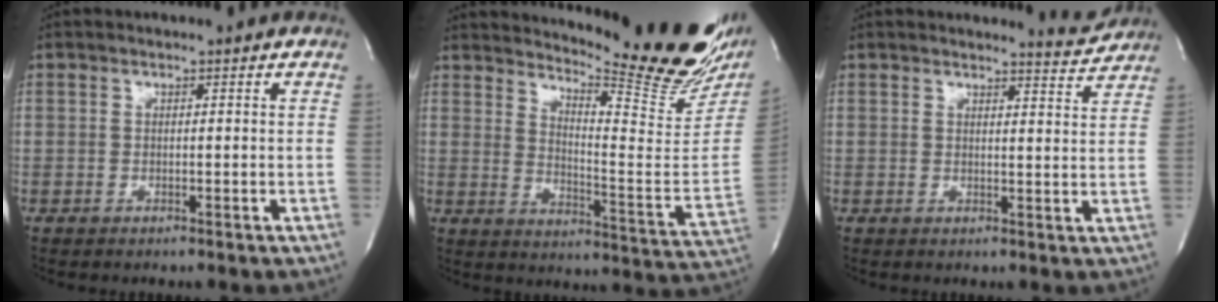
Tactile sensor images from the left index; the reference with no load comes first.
{"total": 23.9, "force": [20.2, 3.3, 12.3], "torque": [-0.185, -0.107, 0.249]}
{"total": 3.3, "force": [3.2, -0.2, -0.4], "torque": [-0.002, -0.035, 0.029]}